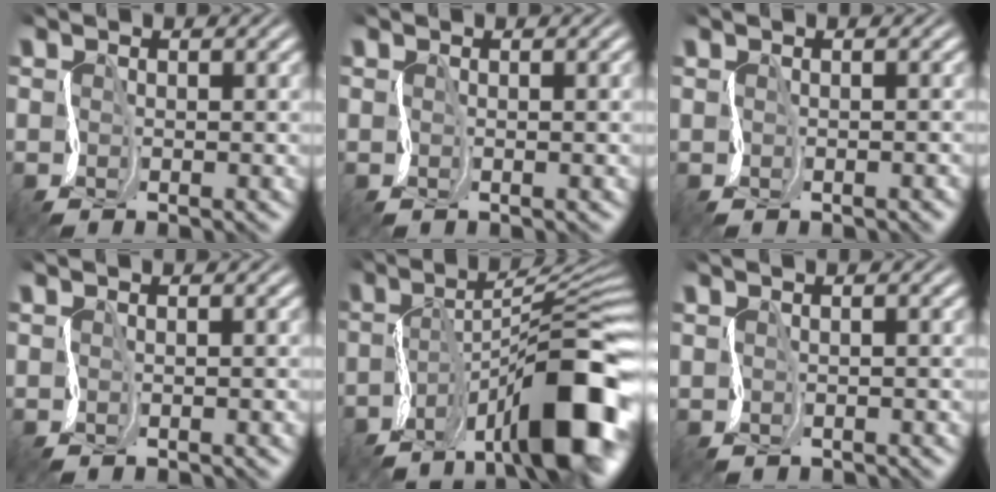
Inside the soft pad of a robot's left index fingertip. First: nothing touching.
{"total": 0.7, "force": [0.3, 0.3, 0.6], "torque": [0.001, 0.005, 0.007]}
{"total": 1.2, "force": [-0.2, 0.7, 1.0], "torque": [0.008, 0.005, 0.002]}
{"total": 1.0, "force": [0.3, 0.5, 0.9], "torque": [0.003, 0.005, 0.004]}
{"total": 13.6, "force": [-6.4, 4.3, 11.1], "torque": [-0.147, 0.020, -0.112]}
{"total": 1.2, "force": [0.9, 0.4, 0.5], "torque": [-0.002, 0.010, 0.004]}